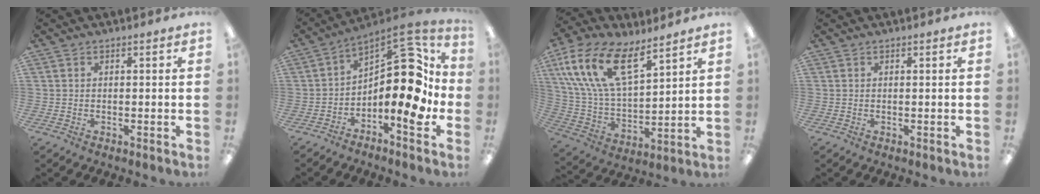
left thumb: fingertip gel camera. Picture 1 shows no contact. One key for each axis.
{"total": 16.7, "fx": 0.7, "fy": 7.8, "fz": 14.7, "tx": -0.195, "ty": -0.018, "tz": 0.011}
{"total": 20.4, "fx": 11.1, "fy": 10.0, "fz": 14.0, "tx": -0.290, "ty": -0.045, "tz": 0.200}
{"total": 0.0}